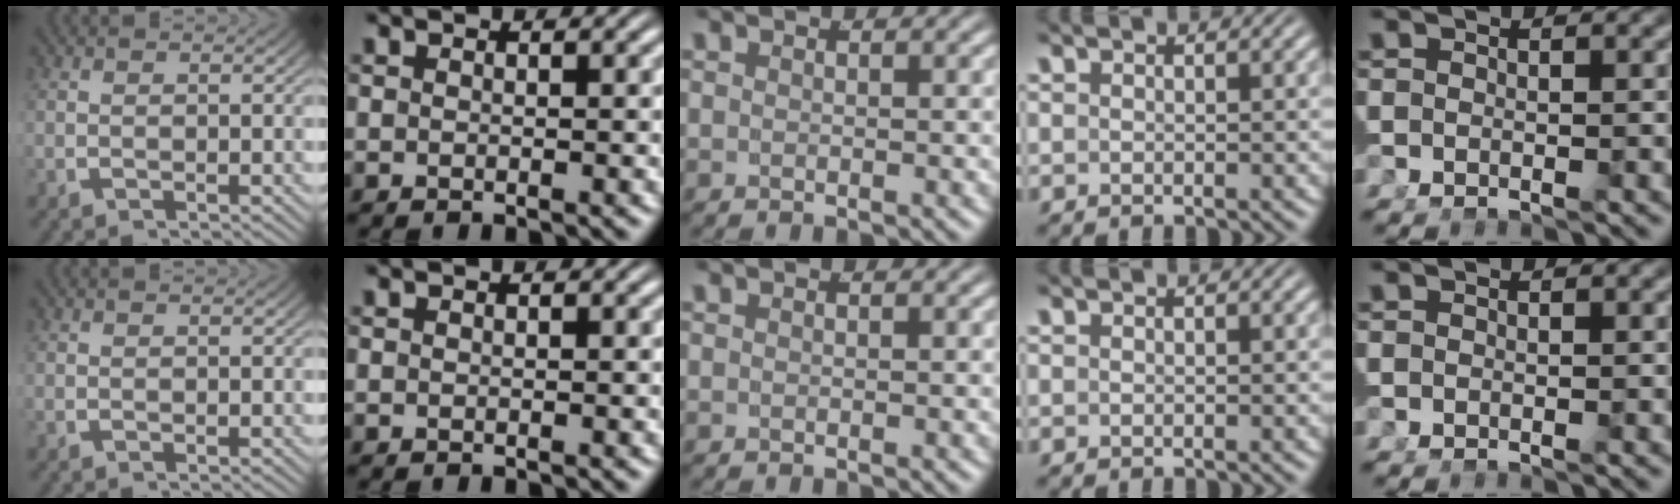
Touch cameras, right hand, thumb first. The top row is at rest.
{}